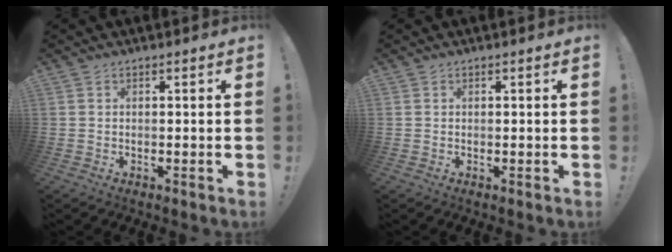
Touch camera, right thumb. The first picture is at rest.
{"total": 0.0}